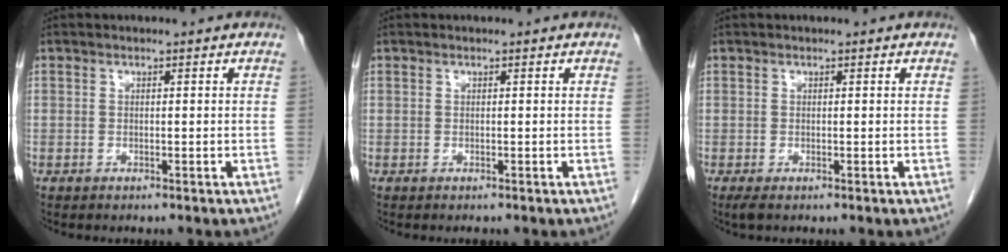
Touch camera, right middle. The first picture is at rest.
{"total": 0.0}
{"total": 1.1, "force": [-0.7, 0.3, 0.8], "torque": [-0.013, -0.004, -0.010]}